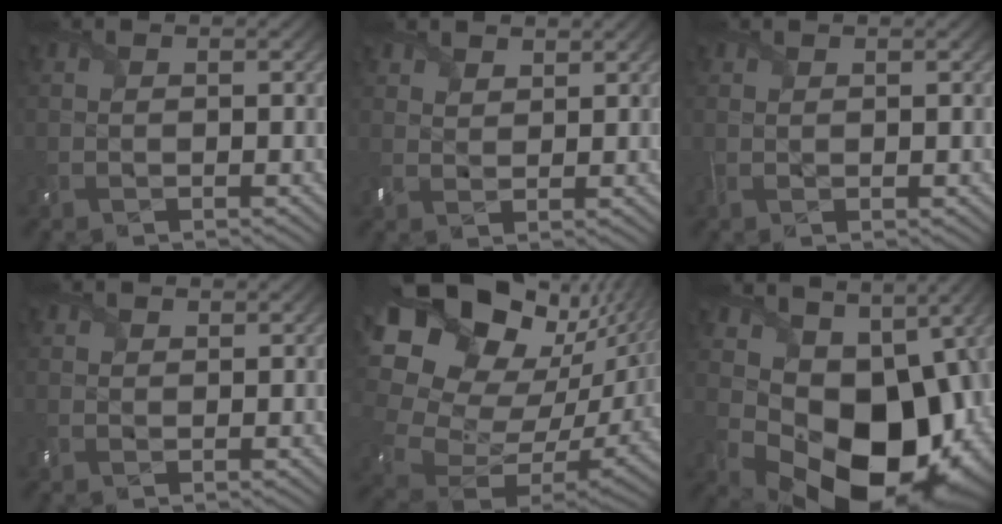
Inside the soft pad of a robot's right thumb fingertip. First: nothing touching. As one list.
[{"total": 2.9, "force": [2.3, 1.4, 0.9], "torque": [-0.025, 0.003, 0.050]}, {"total": 0.8, "force": [0.8, -0.2, -0.1], "torque": [0.002, 0.007, 0.018]}, {"total": 1.3, "force": [1.1, 0.7, 0.2], "torque": [-0.009, 0.006, 0.025]}, {"total": 18.4, "force": [5.4, 12.0, 13.0], "torque": [-0.256, -0.009, 0.132]}, {"total": 15.9, "force": [1.9, 11.6, 10.8], "torque": [-0.167, -0.039, 0.070]}]